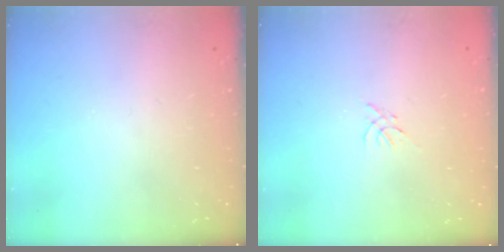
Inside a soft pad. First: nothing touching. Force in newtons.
{"total": 0.0}